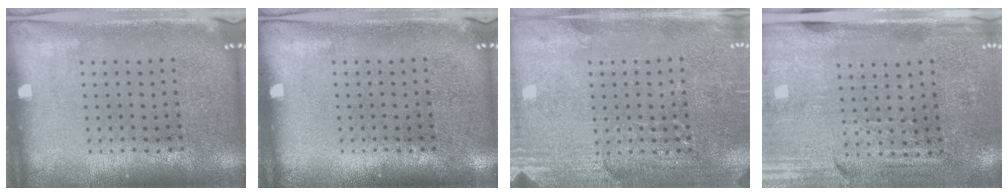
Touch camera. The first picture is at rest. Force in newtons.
{"total": 0.0}
{"total": 2.9, "press": 2.8, "slide": 0.8}
{"total": 3.2, "press": 2.8, "slide": 1.5}